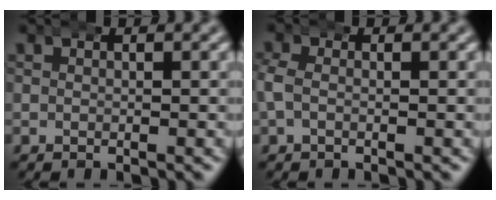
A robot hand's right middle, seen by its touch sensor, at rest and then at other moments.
{"total": 2.0, "force": [-0.4, 1.5, 1.2], "torque": [-0.036, 0.003, -0.011]}